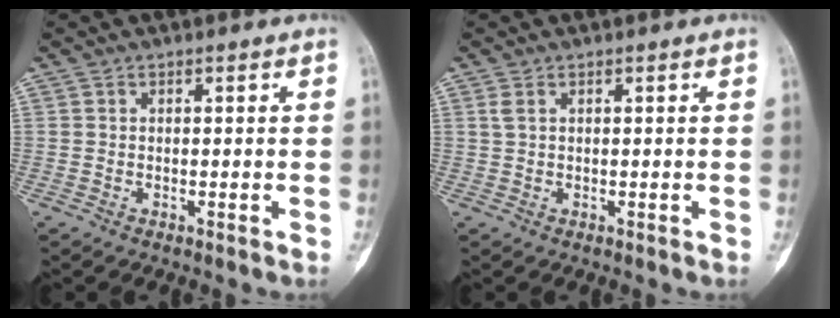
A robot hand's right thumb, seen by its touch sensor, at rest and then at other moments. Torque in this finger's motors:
{"motor_torque": [0.03, 0.17, 0.32, -0.17, -0.04]}